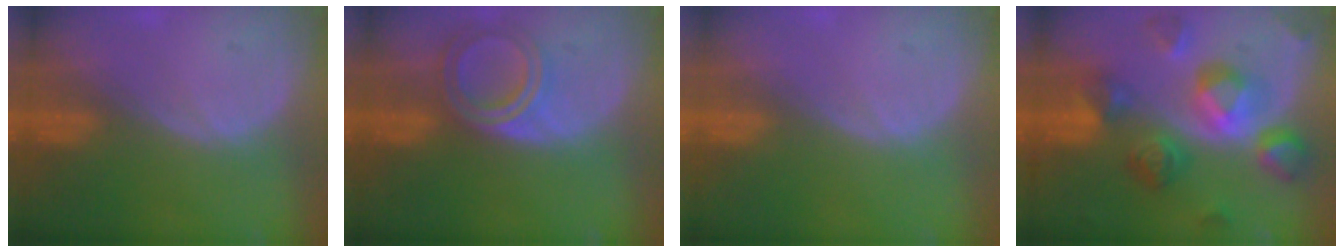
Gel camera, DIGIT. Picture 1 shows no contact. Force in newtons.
{"total": 6.4, "press": 5.7, "slide": 2.8}
{"total": 0.0}
{"total": 11.1, "press": 11.0, "slide": 1.0}